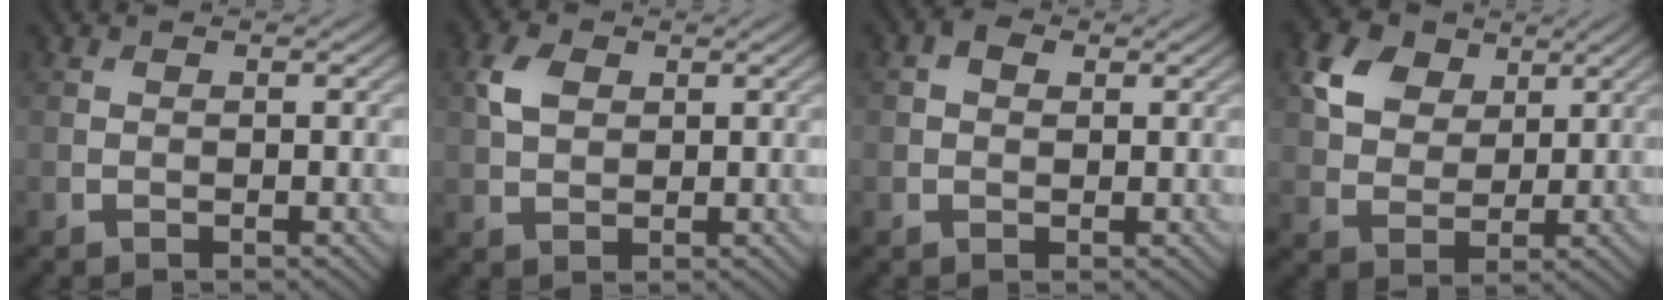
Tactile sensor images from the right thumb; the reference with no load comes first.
{"total": 3.4, "force": [1.2, 2.3, 2.3], "torque": [-0.054, 0.008, 0.020]}
{"total": 1.8, "force": [0.6, 1.3, 1.2], "torque": [-0.023, 0.005, 0.006]}
{"total": 6.6, "force": [3.1, 4.8, 3.2], "torque": [-0.080, 0.006, 0.049]}